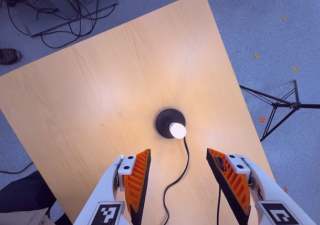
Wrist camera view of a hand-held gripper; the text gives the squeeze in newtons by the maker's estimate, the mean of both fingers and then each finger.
{"total": 0.0}